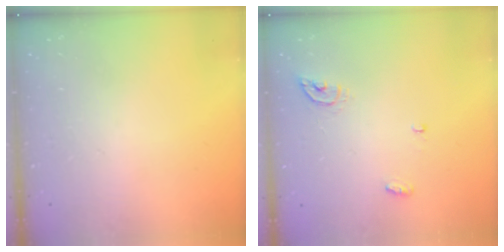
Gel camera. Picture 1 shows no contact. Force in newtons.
{"total": 4.8, "press": 4.8, "slide": 0.4}